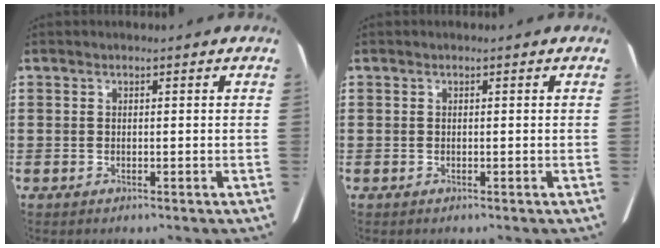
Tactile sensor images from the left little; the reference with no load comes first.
{"total": 0.0}